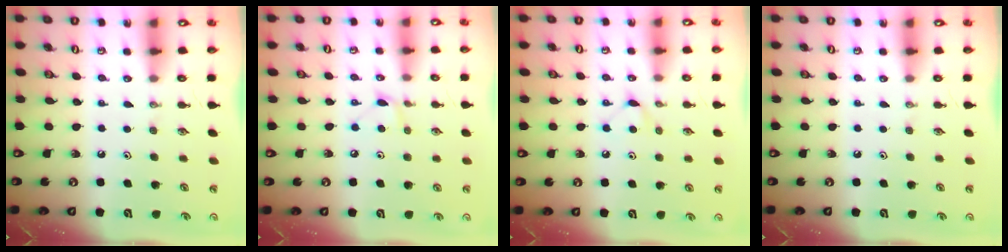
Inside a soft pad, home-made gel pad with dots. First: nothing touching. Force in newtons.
{"total": 6.1, "press": 6.0, "slide": 0.7}
{"total": 5.9, "press": 5.9, "slide": 0.5}
{"total": 0.0}